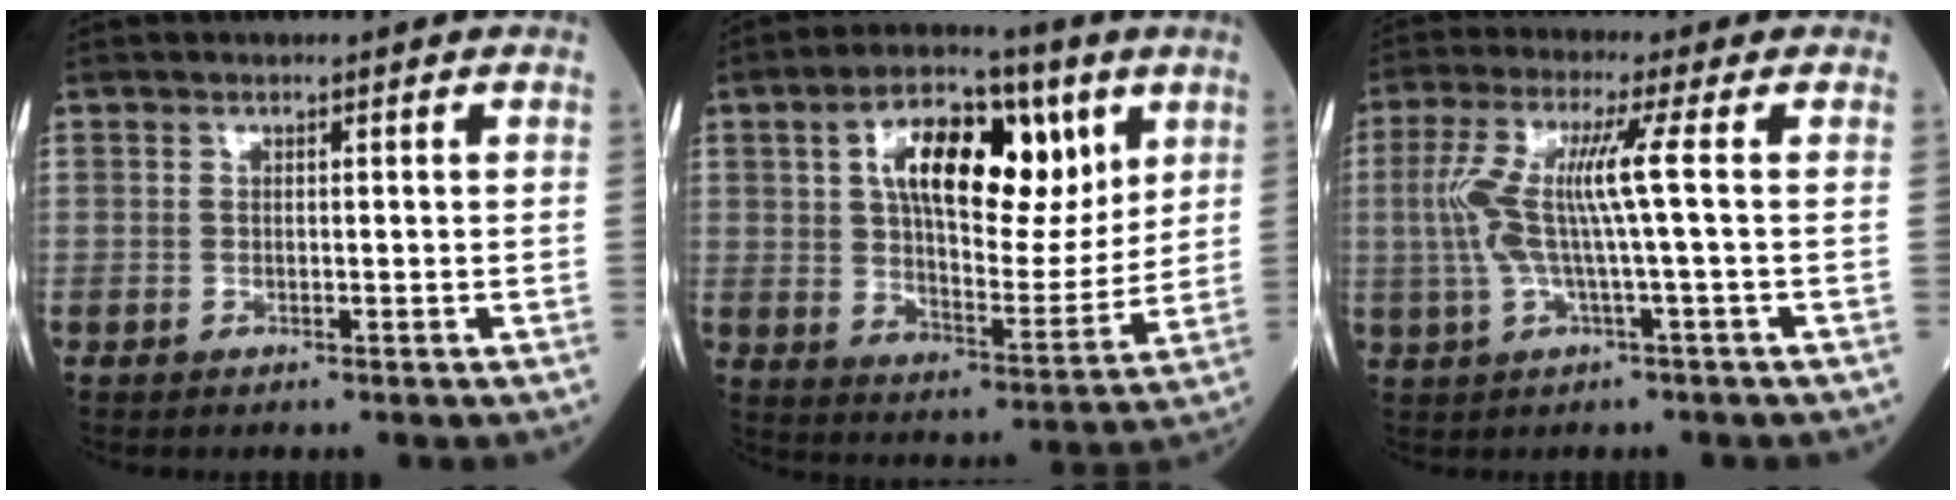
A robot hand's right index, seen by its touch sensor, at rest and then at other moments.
{"total": 17.6, "force": [6.9, 7.5, 14.4], "torque": [-0.233, 0.018, 0.111]}
{"total": 8.3, "force": [0.4, -0.4, 8.2], "torque": [-0.181, 0.012, 0.006]}